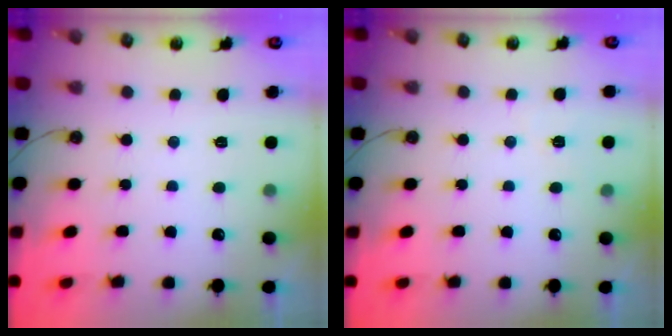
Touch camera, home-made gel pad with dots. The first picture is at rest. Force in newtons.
{"total": 3.5, "press": 3.0, "slide": 1.9}